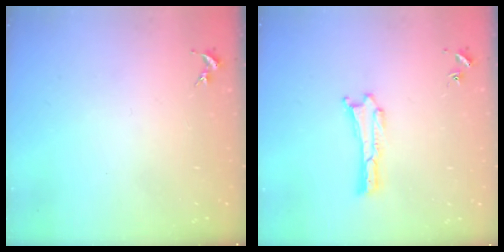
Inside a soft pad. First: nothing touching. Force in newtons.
{"total": 0.0}